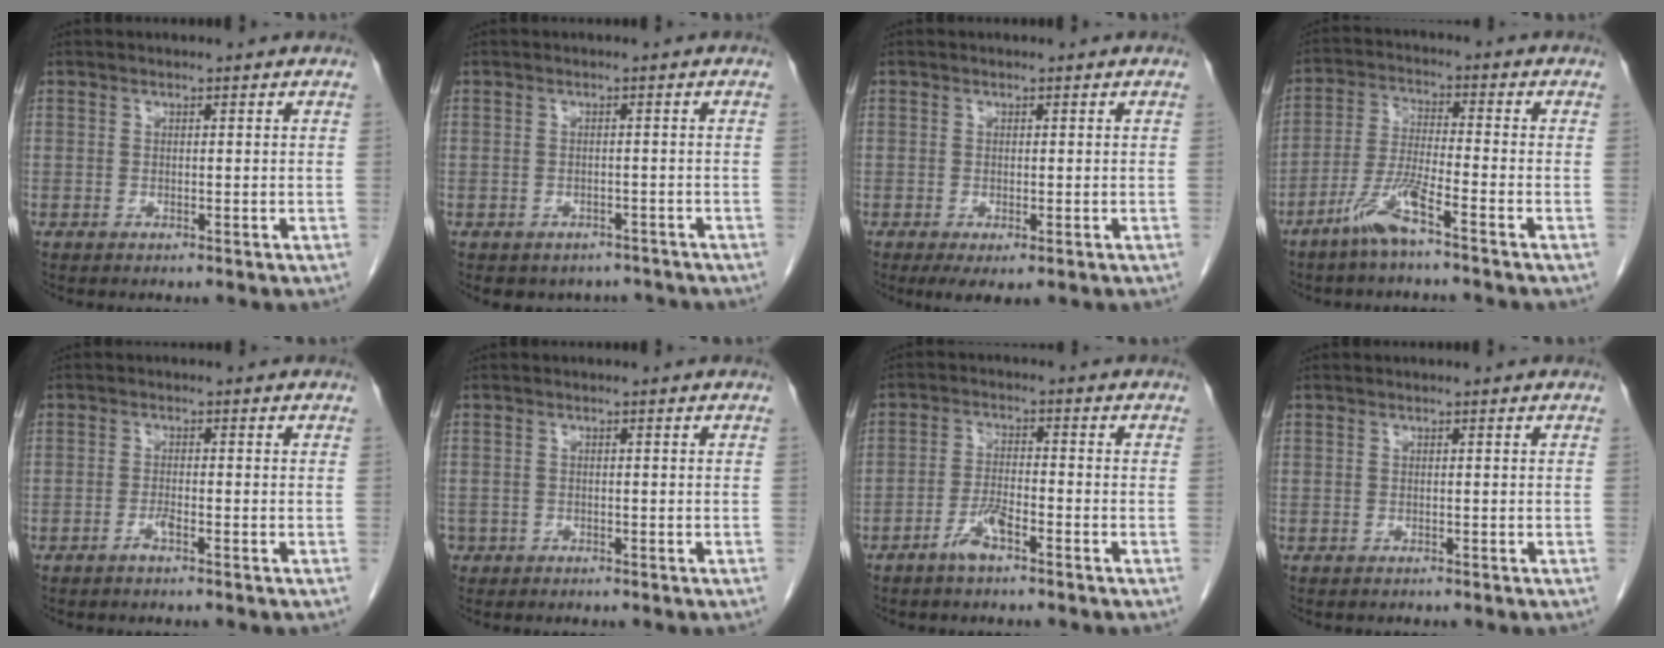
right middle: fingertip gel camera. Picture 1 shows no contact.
{"total": 5.3, "force": [-4.5, 2.8, 0.4], "torque": [0.006, 0.008, -0.051]}
{"total": 3.1, "force": [-1.7, 1.1, 2.4], "torque": [-0.036, -0.009, -0.019]}
{"total": 6.7, "force": [-4.6, -0.1, 4.9], "torque": [-0.109, -0.009, -0.097]}
{"total": 1.5, "force": [-1.0, 0.0, 1.0], "torque": [-0.022, 0.000, -0.020]}
{"total": 1.6, "force": [-1.0, 1.2, 0.1], "torque": [-0.009, 0.003, -0.017]}
{"total": 4.0, "force": [-2.8, 0.7, 2.8], "torque": [-0.060, 0.000, -0.054]}
{"total": 0.5, "force": [-0.5, 0.2, 0.0], "torque": [-0.011, -0.001, -0.009]}